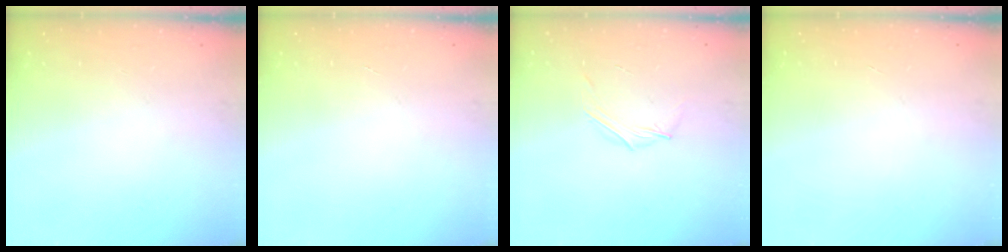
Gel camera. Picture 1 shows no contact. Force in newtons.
{"total": 0.0}
{"total": 3.7, "press": 3.4, "slide": 1.3}
{"total": 0.0}